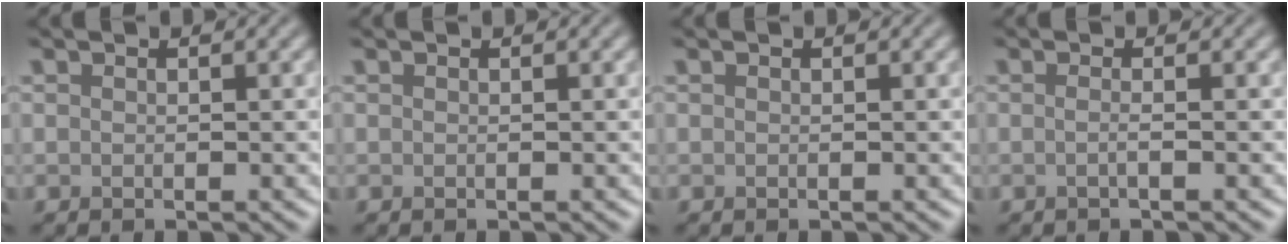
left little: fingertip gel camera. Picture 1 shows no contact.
{"total": 0.0}
{"total": 0.0}
{"total": 1.2, "force": [-0.6, 0.4, 1.0], "torque": [-0.011, -0.006, -0.020]}